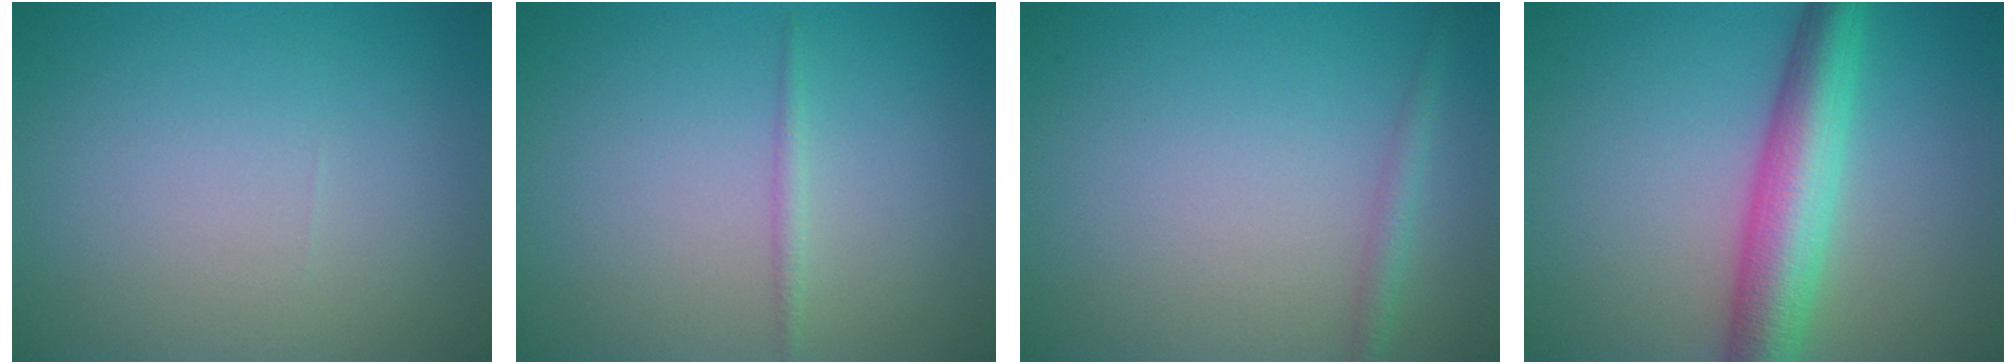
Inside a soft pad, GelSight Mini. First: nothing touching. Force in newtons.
{"total": 0.9, "press": 0.9, "slide": 0.0}
{"total": 1.4, "press": 1.4, "slide": 0.0}
{"total": 6.8, "press": 6.8, "slide": 0.1}